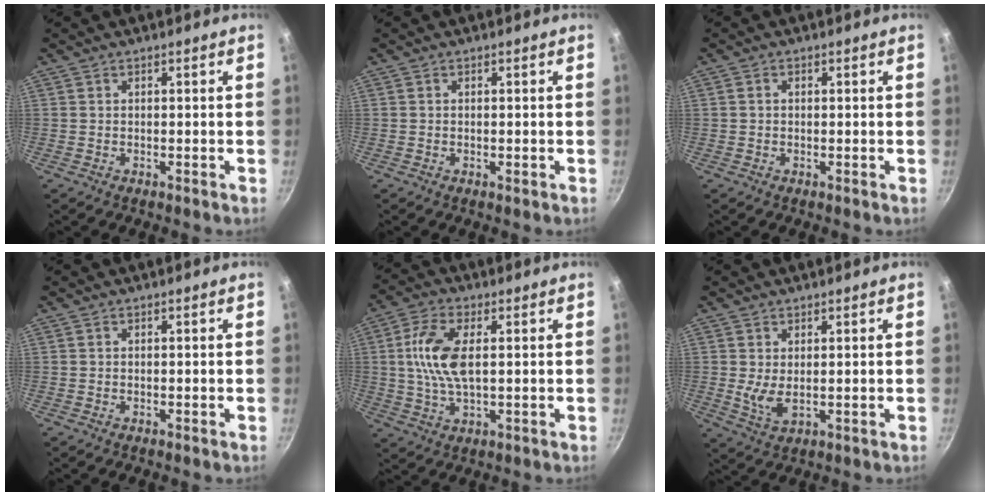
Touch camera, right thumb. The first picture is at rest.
{"total": 0.0}
{"total": 0.8, "force": [0.0, 0.6, 0.4], "torque": [-0.008, 0.005, 0.000]}
{"total": 0.0}
{"total": 10.0, "force": [1.4, 4.8, 8.6], "torque": [-0.172, 0.008, 0.023]}
{"total": 4.2, "force": [0.6, 2.0, 3.7], "torque": [-0.070, -0.015, 0.021]}